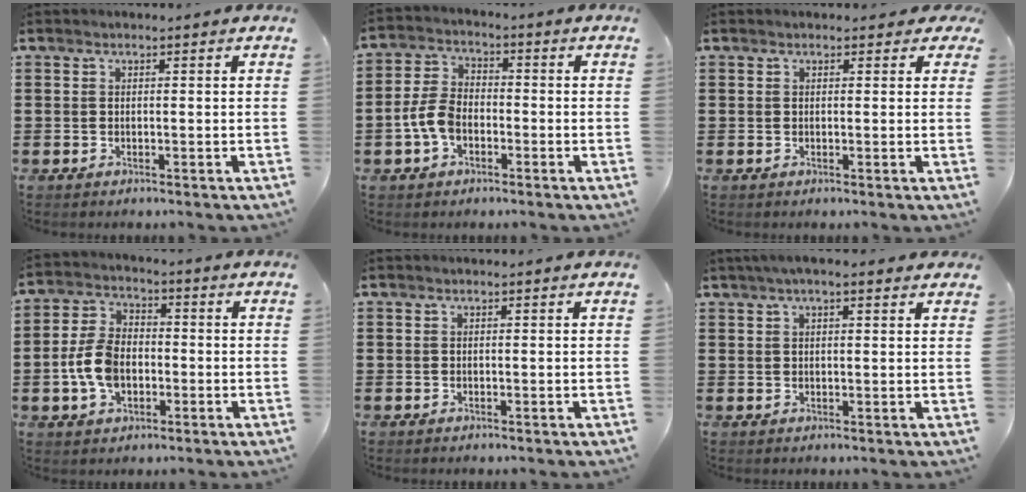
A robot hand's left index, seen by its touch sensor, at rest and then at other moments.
{"total": 5.7, "force": [-1.9, 3.6, 4.0], "torque": [-0.105, 0.001, -0.044]}
{"total": 1.0, "force": [0.6, 0.6, 0.4], "torque": [-0.012, 0.005, 0.012]}
{"total": 7.5, "force": [-1.5, 4.8, 5.5], "torque": [-0.140, 0.002, -0.036]}
{"total": 0.0}
{"total": 3.1, "force": [2.2, 0.5, 2.1], "torque": [-0.046, 0.008, 0.040]}